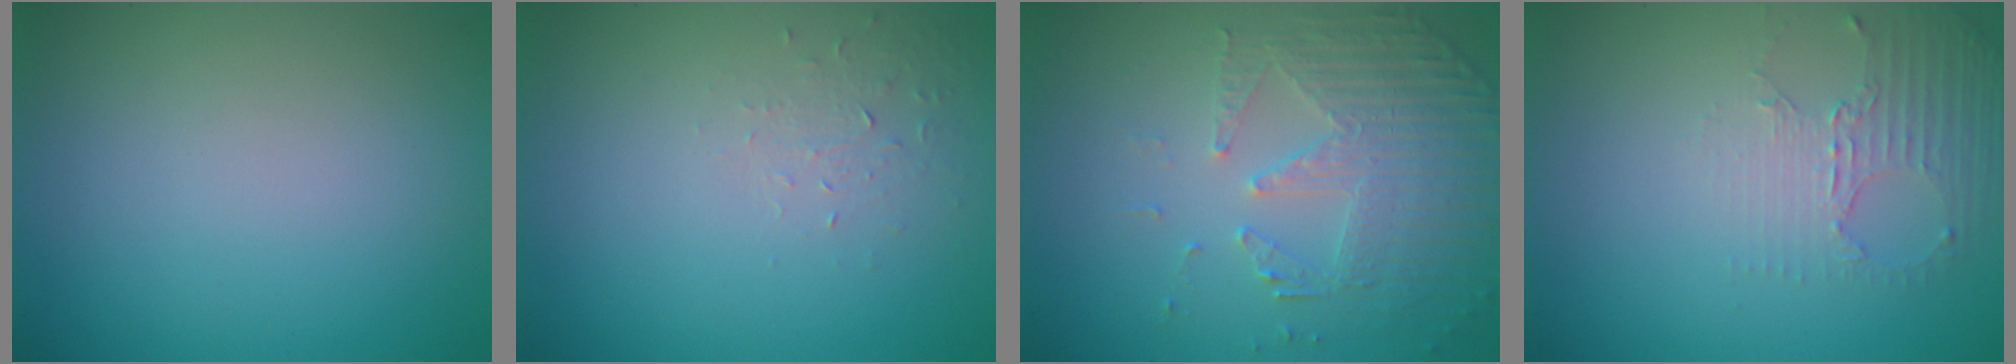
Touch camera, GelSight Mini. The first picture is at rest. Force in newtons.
{"total": 1.0, "press": 0.4, "slide": 0.9}
{"total": 5.1, "press": 3.6, "slide": 3.6}
{"total": 2.6, "press": 2.0, "slide": 1.7}